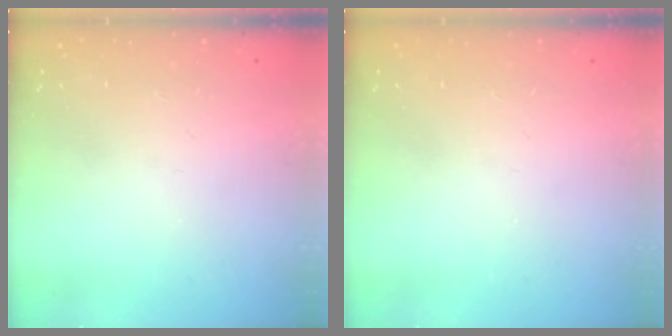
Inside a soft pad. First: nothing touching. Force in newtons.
{"total": 0.0}